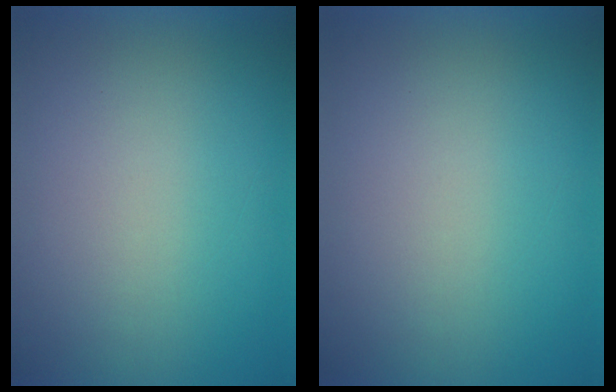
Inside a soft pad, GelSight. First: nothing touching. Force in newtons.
{"total": 0.0}